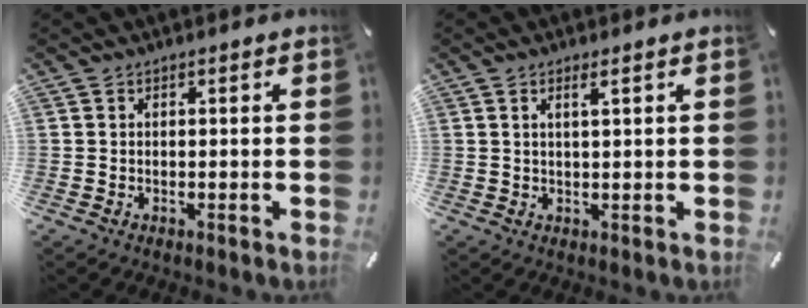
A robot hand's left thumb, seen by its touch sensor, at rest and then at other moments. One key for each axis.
{"total": 2.2, "fx": 1.2, "fy": 0.1, "fz": 1.9, "tx": -0.038, "ty": -0.001, "tz": 0.019}